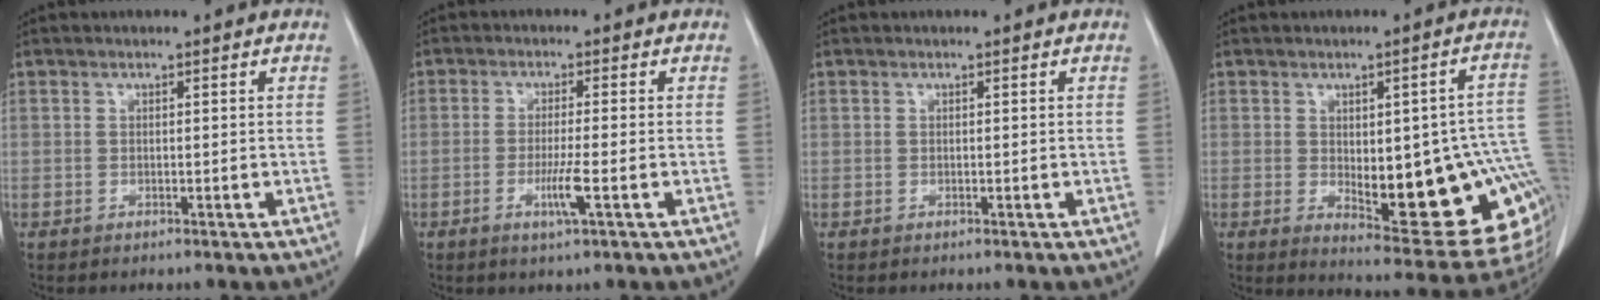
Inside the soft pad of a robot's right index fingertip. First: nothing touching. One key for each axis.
{"total": 4.1, "fx": -1.5, "fy": -0.3, "fz": 3.8, "tx": -0.076, "ty": -0.008, "tz": -0.026}
{"total": 0.0}
{"total": 20.7, "fx": -2.5, "fy": 6.1, "fz": 19.7, "tx": -0.172, "ty": 0.015, "tz": -0.005}